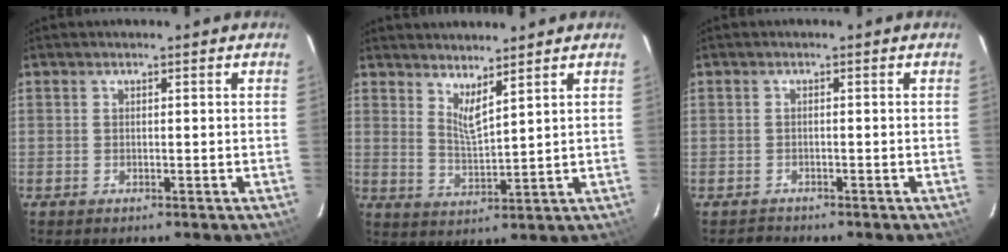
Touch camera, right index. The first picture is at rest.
{"total": 4.6, "force": [3.8, 0.2, 2.6], "torque": [-0.048, -0.011, 0.067]}
{"total": 1.9, "force": [-1.6, 1.0, -0.2], "torque": [-0.001, 0.009, -0.026]}